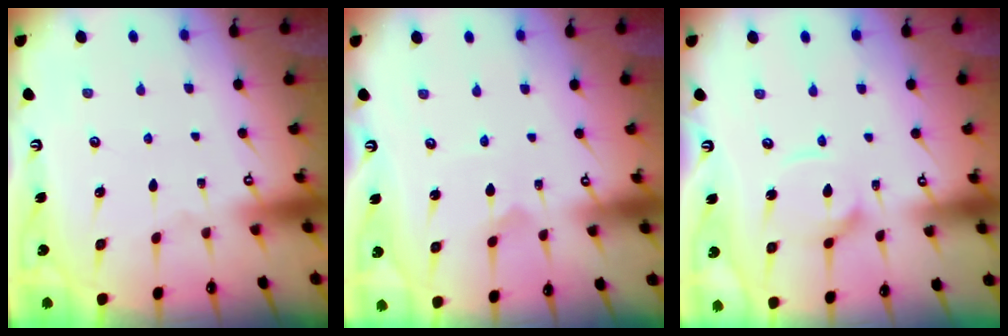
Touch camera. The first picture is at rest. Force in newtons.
{"total": 2.1, "press": 2.1, "slide": 0.3}
{"total": 9.0, "press": 8.9, "slide": 0.8}